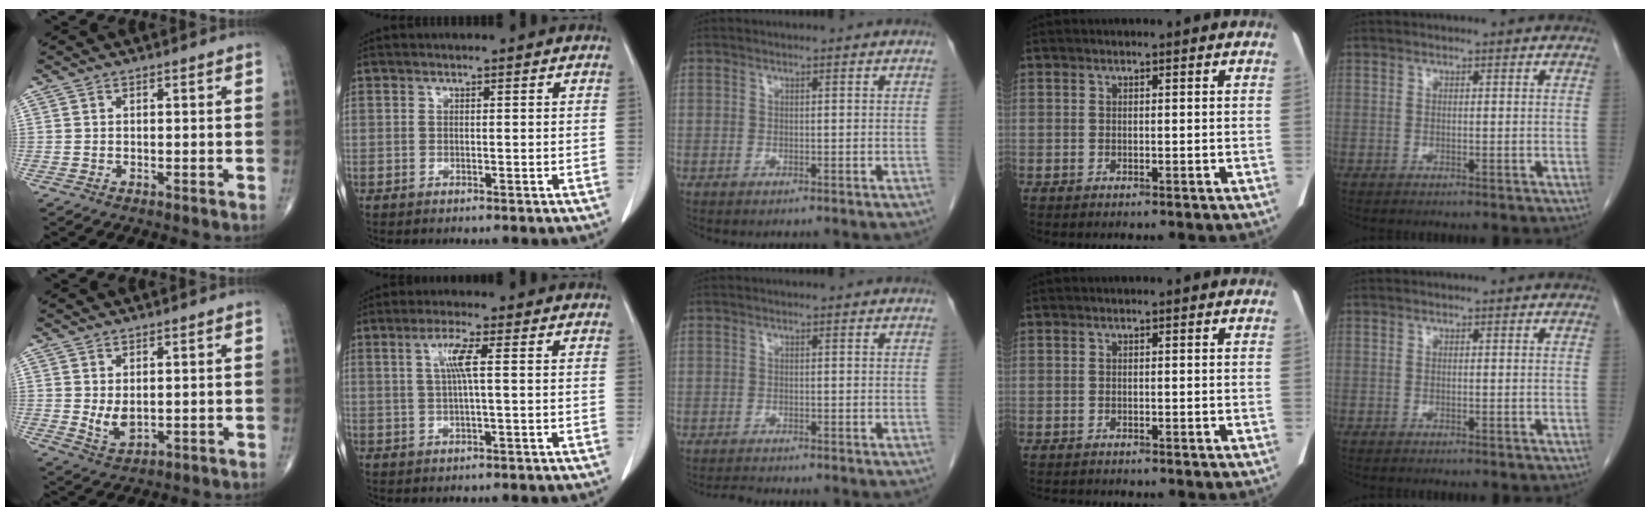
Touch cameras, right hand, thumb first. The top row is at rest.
{"thumb": {"total": 3.9, "force": [0.5, 2.2, 3.2], "torque": [-0.052, -0.012, 0.021]}, "index": {"total": 4.1, "force": [0.9, -0.1, 4.0], "torque": [-0.080, 0.006, 0.018]}, "middle": {"total": 1.1, "force": [-1.1, 0.0, 0.1], "torque": [-0.006, -0.006, -0.016]}, "ring": {"total": 1.6, "force": [-1.5, 0.4, 0.4], "torque": [-0.010, -0.004, -0.017]}}